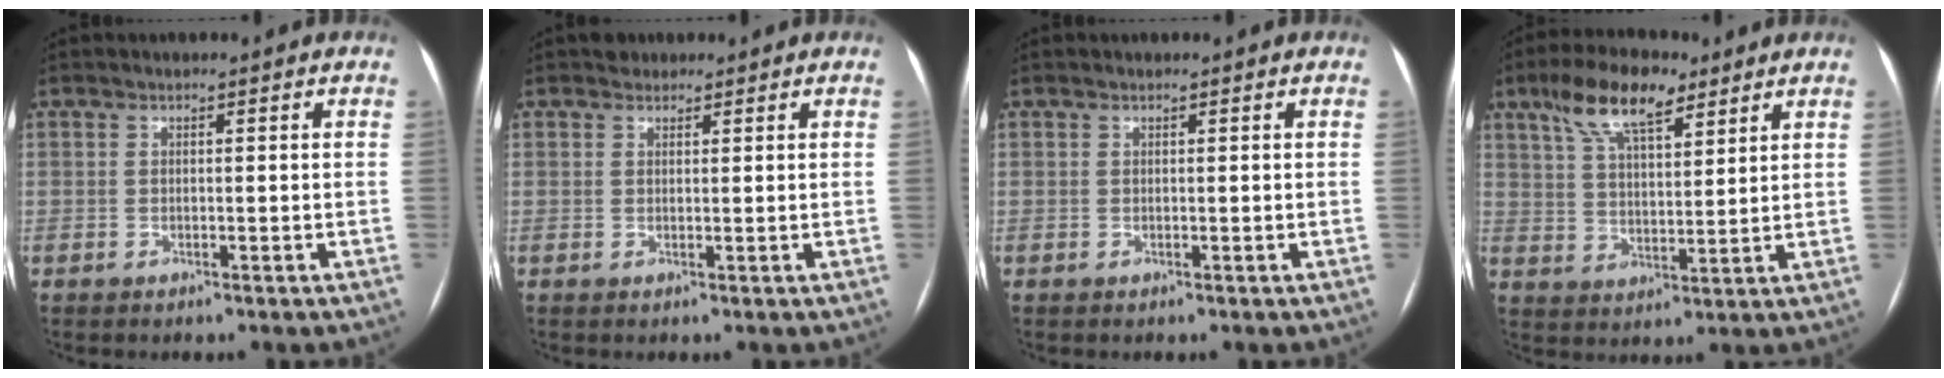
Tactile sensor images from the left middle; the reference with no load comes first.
{"total": 1.5, "force": [1.2, 0.9, 0.1], "torque": [0.001, 0.008, 0.015]}
{"total": 0.0}
{"total": 10.8, "force": [7.0, 3.8, 7.4], "torque": [-0.142, 0.022, 0.128]}